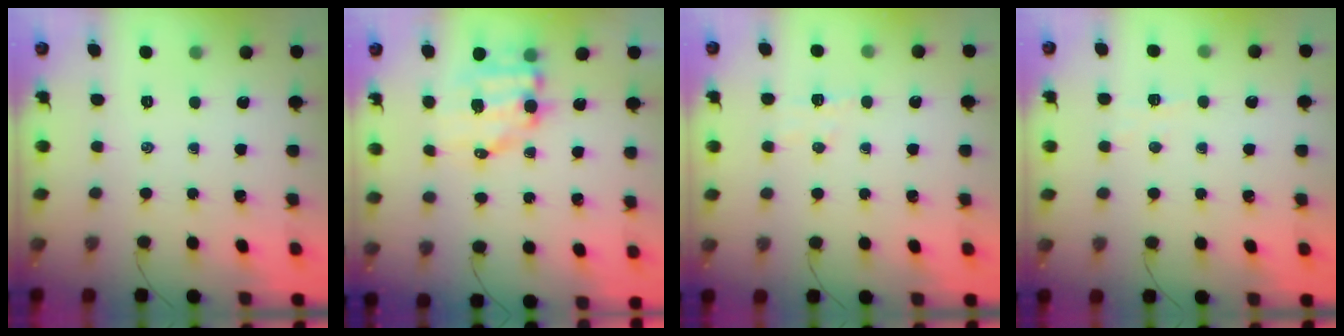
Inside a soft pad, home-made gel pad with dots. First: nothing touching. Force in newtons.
{"total": 9.3, "press": 9.1, "slide": 1.8}
{"total": 4.7, "press": 4.6, "slide": 1.0}
{"total": 2.9, "press": 2.7, "slide": 0.8}